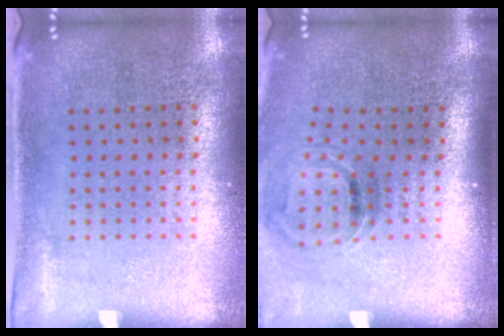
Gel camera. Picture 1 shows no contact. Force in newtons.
{"total": 1.0, "press": 0.8, "slide": 0.5}